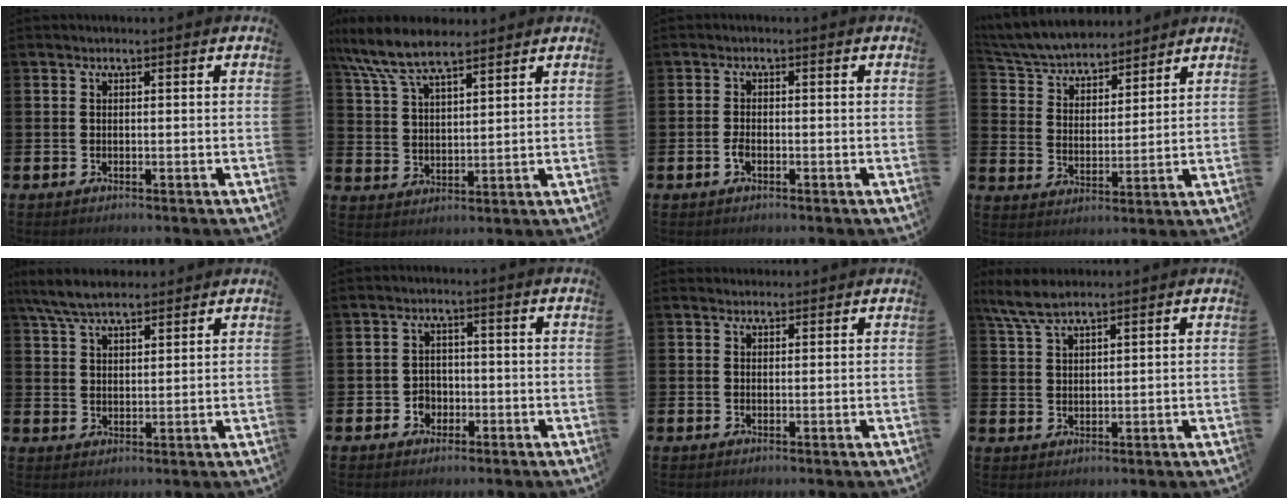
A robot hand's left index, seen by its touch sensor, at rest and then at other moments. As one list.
[{"total": 8.7, "force": [7.6, 2.1, 3.6], "torque": [-0.102, -0.021, 0.139]}, {"total": 1.6, "force": [-0.8, 0.7, 1.2], "torque": [-0.027, 0.002, -0.015]}, {"total": 6.3, "force": [6.1, 1.5, 0.8], "torque": [-0.046, -0.039, 0.107]}, {"total": 6.4, "force": [5.8, 1.5, 2.2], "torque": [-0.065, -0.013, 0.110]}, {"total": 2.6, "force": [-1.1, 2.2, 0.7], "torque": [-0.015, 0.002, -0.028]}, {"total": 1.5, "force": [1.4, 0.5, -0.1], "torque": [0.012, -0.003, 0.025]}, {"total": 5.4, "force": [4.7, 1.0, 2.4], "torque": [-0.062, -0.010, 0.086]}]